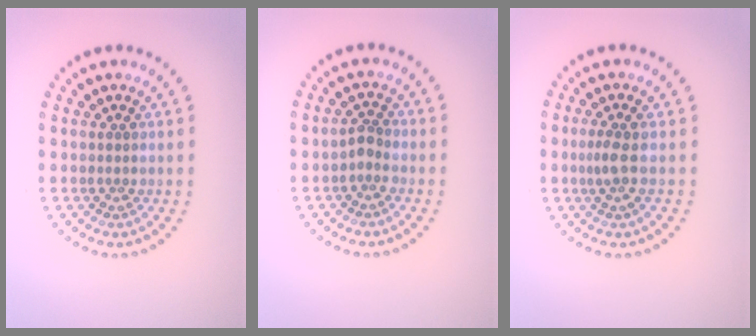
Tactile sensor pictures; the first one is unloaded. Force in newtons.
{"total": 1.2, "press": 1.0, "slide": 0.8}
{"total": 1.8, "press": 1.4, "slide": 1.2}